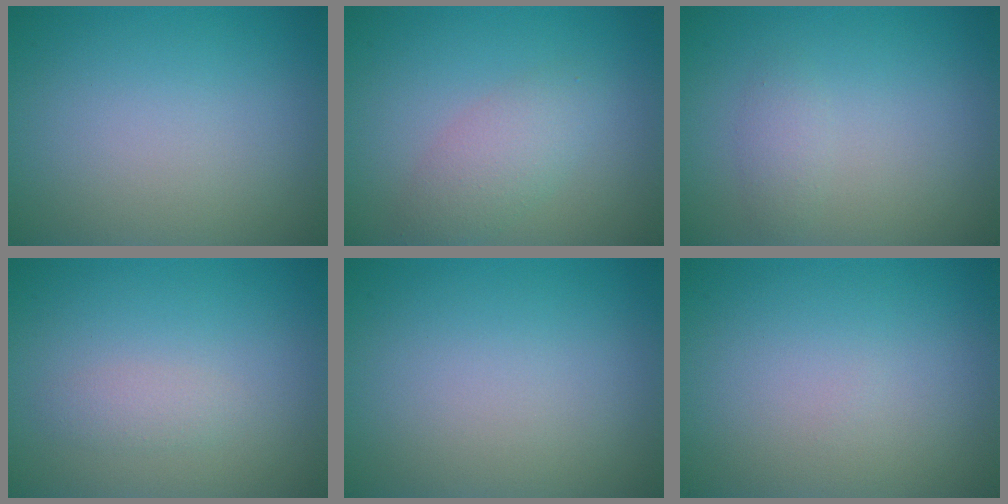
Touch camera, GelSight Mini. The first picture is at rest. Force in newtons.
{"total": 2.9, "press": 2.9, "slide": 0.1}
{"total": 1.1, "press": 1.1, "slide": 0.0}
{"total": 1.2, "press": 1.2, "slide": 0.1}
{"total": 0.0}
{"total": 0.0}